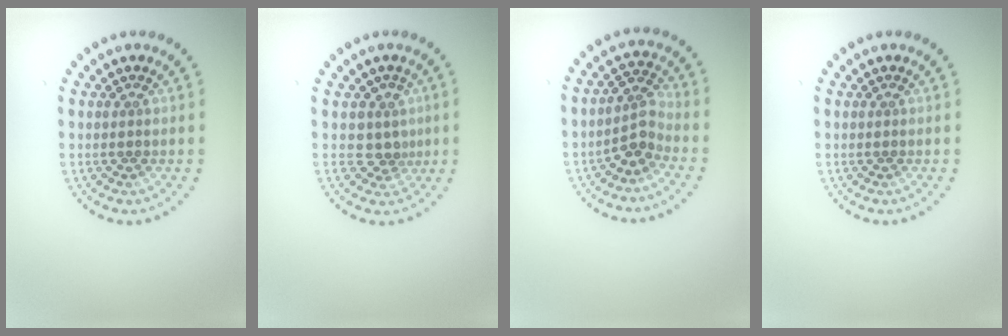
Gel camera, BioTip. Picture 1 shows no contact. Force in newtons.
{"total": 2.3, "press": 1.6, "slide": 1.6}
{"total": 2.7, "press": 2.0, "slide": 1.8}
{"total": 0.0}